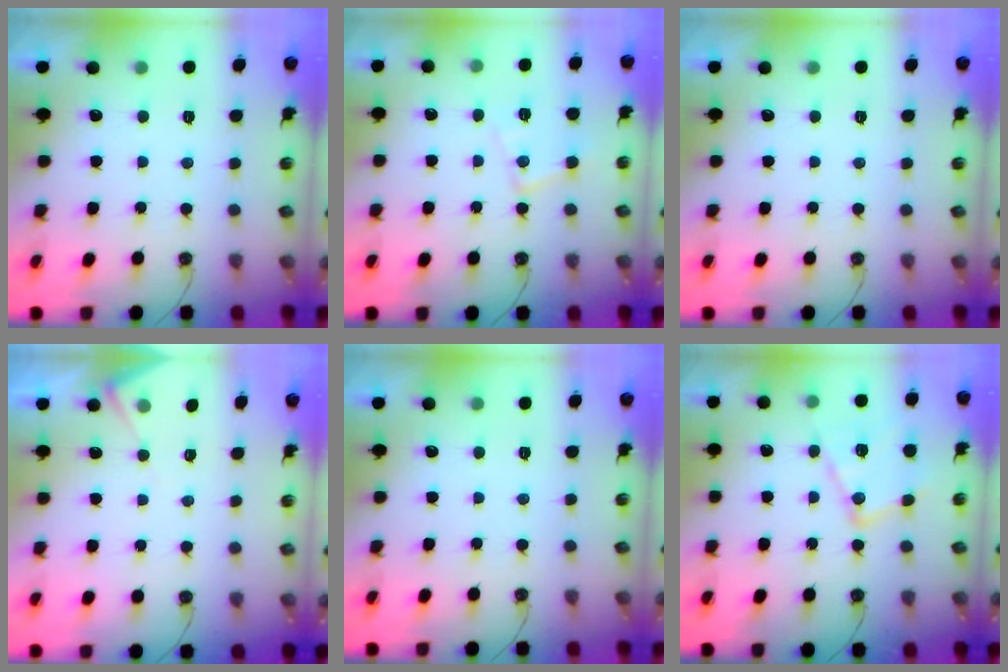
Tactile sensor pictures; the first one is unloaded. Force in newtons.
{"total": 9.1, "press": 9.0, "slide": 0.6}
{"total": 0.0}
{"total": 5.3, "press": 5.2, "slide": 0.7}
{"total": 0.0}
{"total": 14.1, "press": 14.1, "slide": 1.1}